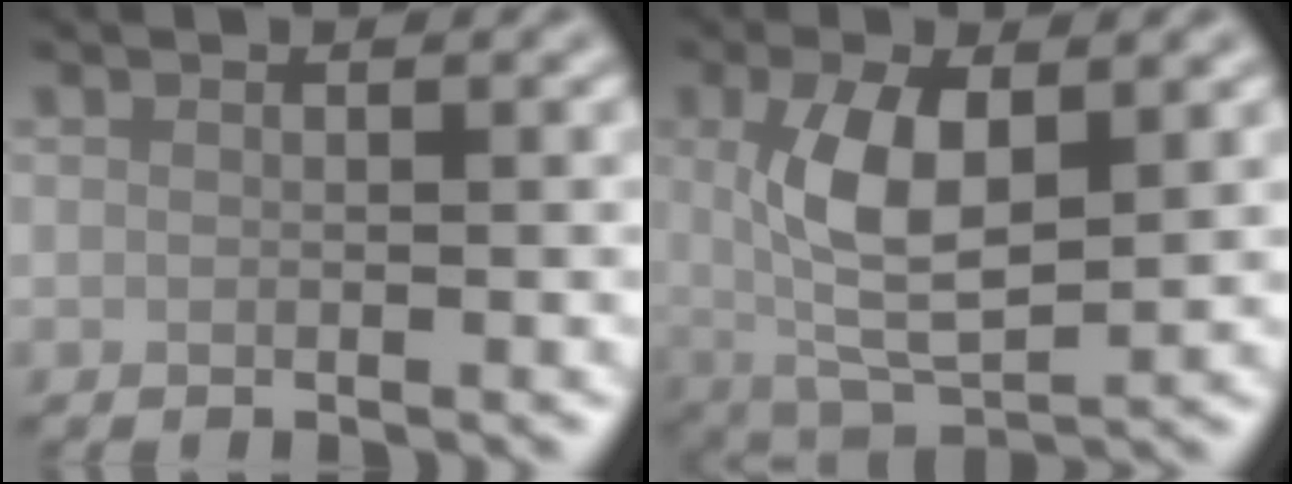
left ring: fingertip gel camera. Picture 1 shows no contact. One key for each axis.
{"total": 6.6, "fx": 1.0, "fy": 2.9, "fz": 5.9, "tx": -0.121, "ty": -0.004, "tz": 0.023}